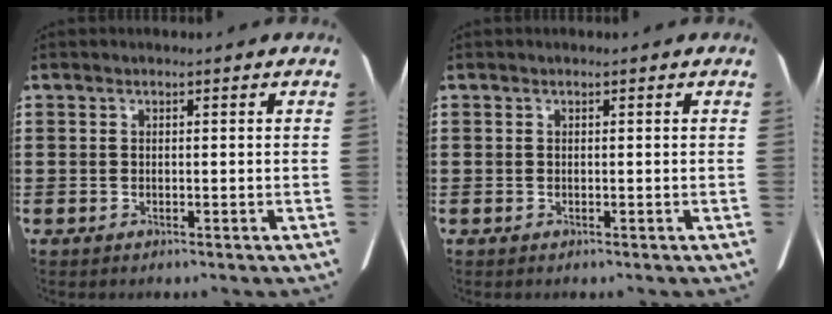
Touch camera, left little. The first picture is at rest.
{"total": 0.0}